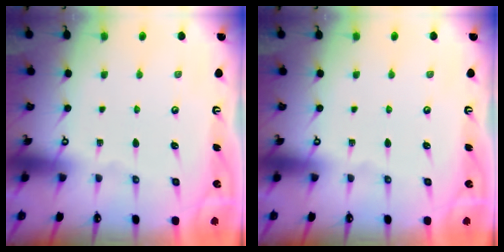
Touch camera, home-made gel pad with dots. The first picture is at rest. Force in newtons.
{"total": 0.0}